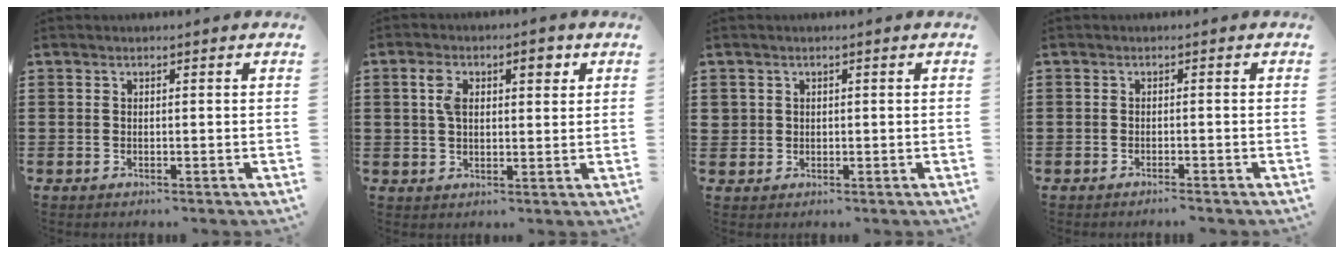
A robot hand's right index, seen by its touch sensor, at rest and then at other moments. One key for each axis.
{"total": 5.3, "fx": 1.5, "fy": 2.7, "fz": 4.3, "tx": -0.086, "ty": 0.013, "tz": 0.021}
{"total": 1.3, "fx": 0.4, "fy": 1.2, "fz": 0.1, "tx": -0.007, "ty": 0.006, "tz": 0.008}
{"total": 0.9, "fx": -0.8, "fy": -0.3, "fz": 0.3, "tx": -0.008, "ty": -0.004, "tz": -0.015}